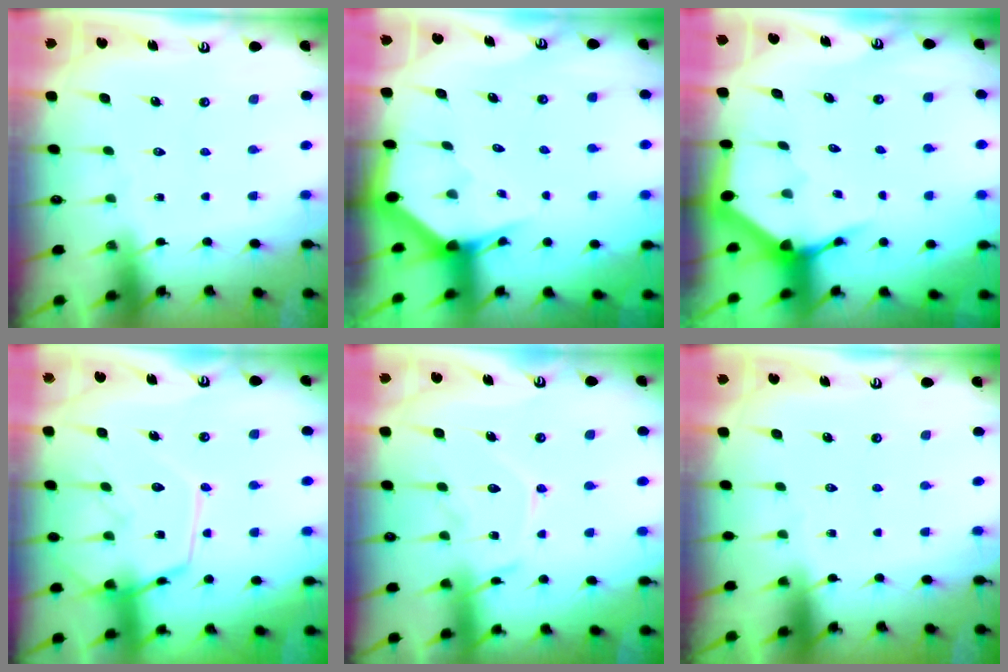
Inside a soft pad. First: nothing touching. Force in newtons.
{"total": 2.9, "press": 2.9, "slide": 0.2}
{"total": 3.7, "press": 3.7, "slide": 0.4}
{"total": 14.3, "press": 14.3, "slide": 1.3}
{"total": 12.7, "press": 12.7, "slide": 1.0}
{"total": 0.0}